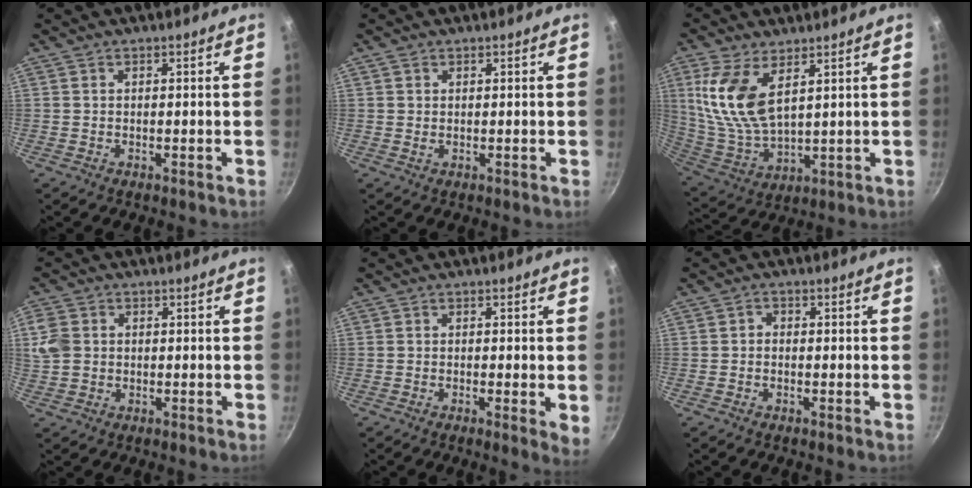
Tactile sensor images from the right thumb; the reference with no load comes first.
{"total": 0.9, "force": [0.4, 0.7, 0.4], "torque": [-0.006, -0.001, 0.005]}
{"total": 13.7, "force": [5.4, 6.6, 10.7], "torque": [-0.217, -0.030, 0.120]}
{"total": 5.7, "force": [0.5, 4.8, 3.1], "torque": [-0.059, -0.001, 0.006]}
{"total": 3.7, "force": [-0.4, 0.8, 3.5], "torque": [-0.043, -0.011, -0.009]}
{"total": 1.2, "force": [-0.4, 0.9, 0.6], "torque": [-0.008, 0.006, -0.009]}